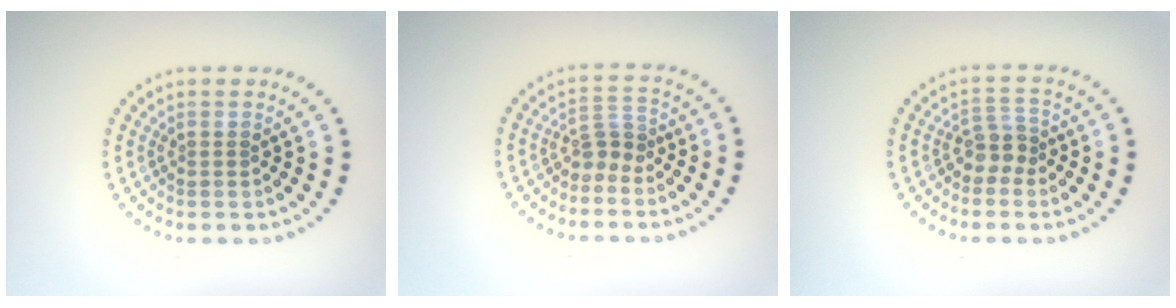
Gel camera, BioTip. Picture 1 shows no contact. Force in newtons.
{"total": 2.0, "press": 1.5, "slide": 1.3}
{"total": 2.1, "press": 1.6, "slide": 1.4}